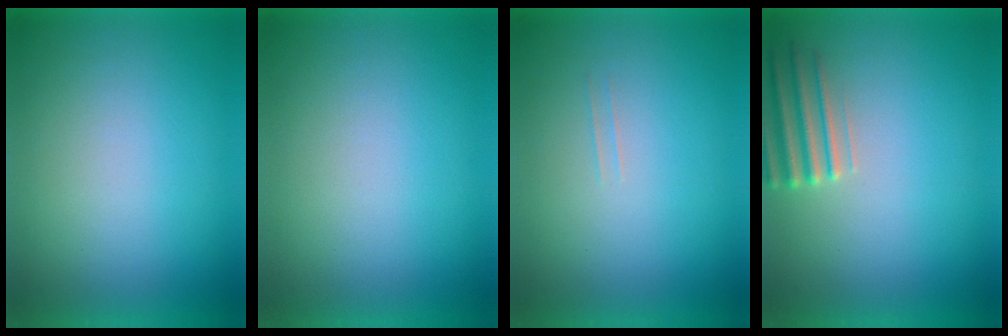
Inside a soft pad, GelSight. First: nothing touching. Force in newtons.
{"total": 1.2}
{"total": 1.1}
{"total": 2.8}